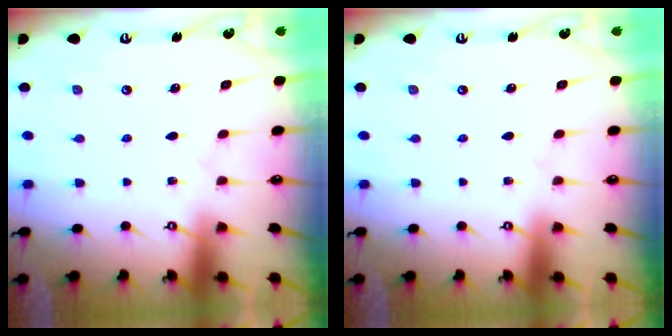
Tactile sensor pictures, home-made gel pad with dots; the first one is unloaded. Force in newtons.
{"total": 0.0}